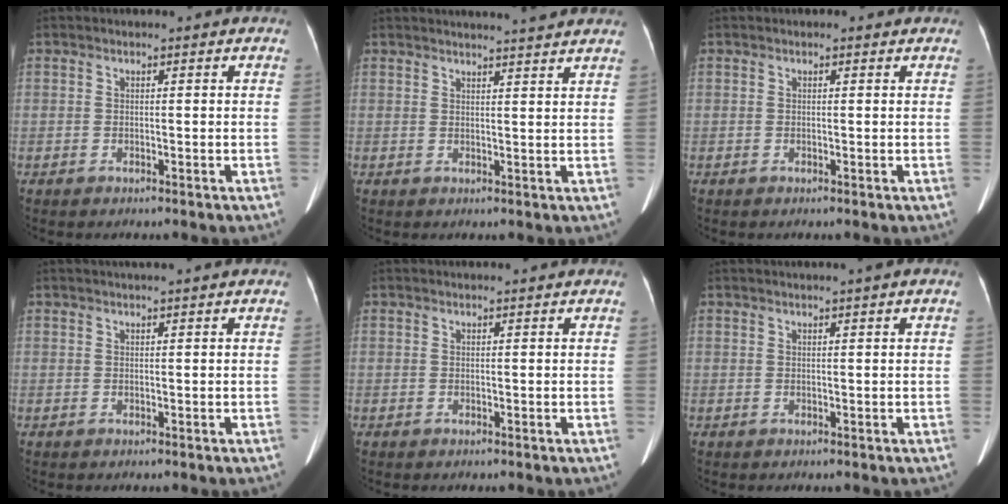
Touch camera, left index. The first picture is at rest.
{"total": 8.6, "force": [8.1, -0.4, 3.0], "torque": [-0.040, 0.013, 0.088]}
{"total": 0.0}
{"total": 3.4, "force": [2.9, -0.2, 1.8], "torque": [-0.017, 0.028, 0.039]}
{"total": 2.4, "force": [2.3, -0.2, 0.7], "torque": [-0.009, 0.014, 0.031]}
{"total": 2.1, "force": [1.5, -0.4, 1.4], "torque": [-0.021, 0.016, 0.026]}